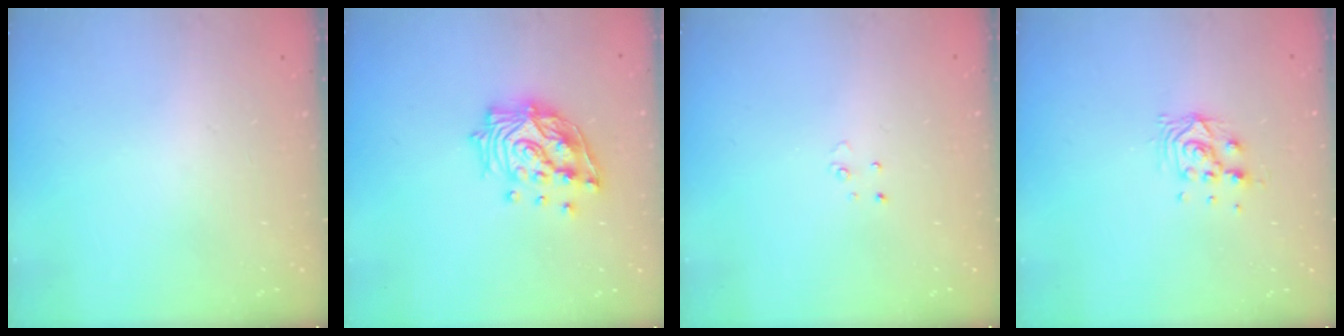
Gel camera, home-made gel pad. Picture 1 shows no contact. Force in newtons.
{"total": 14.1, "press": 14.0, "slide": 1.4}
{"total": 2.5, "press": 2.5, "slide": 0.2}
{"total": 7.2, "press": 7.2, "slide": 0.6}